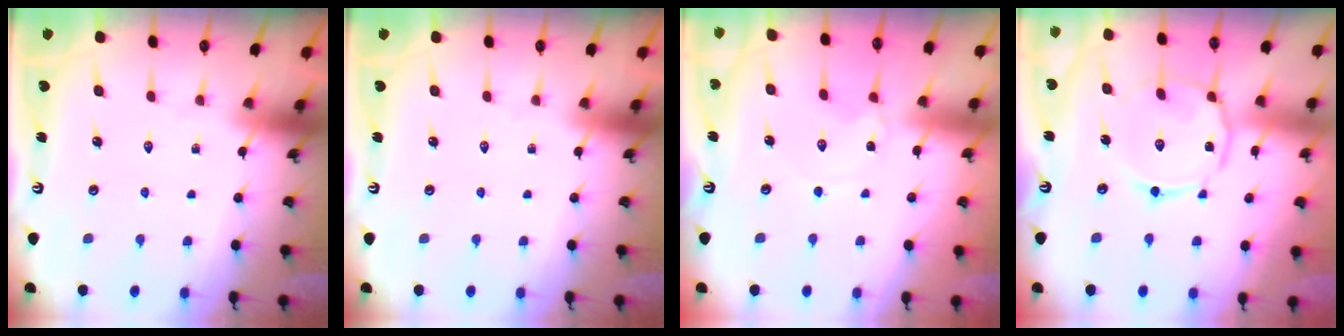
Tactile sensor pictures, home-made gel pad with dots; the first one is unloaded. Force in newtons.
{"total": 0.0}
{"total": 1.5, "press": 1.5, "slide": 0.2}
{"total": 9.5, "press": 9.5, "slide": 0.7}